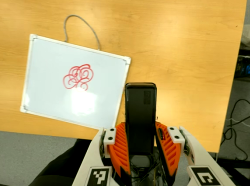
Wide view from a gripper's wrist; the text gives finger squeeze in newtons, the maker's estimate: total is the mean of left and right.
{"total": 5.0, "left": 3.5, "right": 6.6}